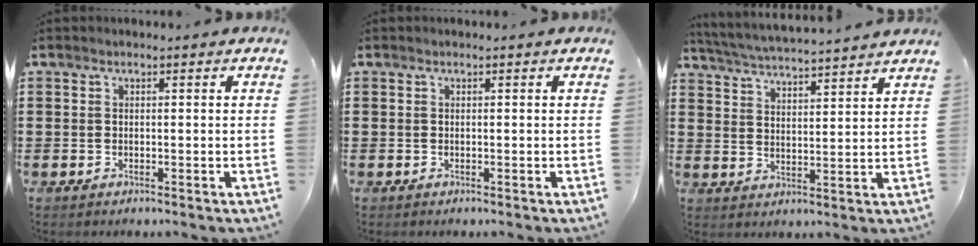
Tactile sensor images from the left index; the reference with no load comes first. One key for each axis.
{"total": 0.0}
{"total": 4.5, "fx": 4.4, "fy": -0.8, "fz": 0.7, "tx": -0.034, "ty": -0.031, "tz": 0.074}